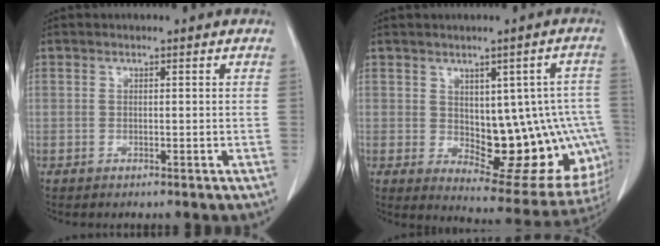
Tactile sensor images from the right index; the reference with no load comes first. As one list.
[{"total": 17.5, "force": [-1.5, 8.4, 15.2], "torque": [-0.134, 0.017, 0.009]}]